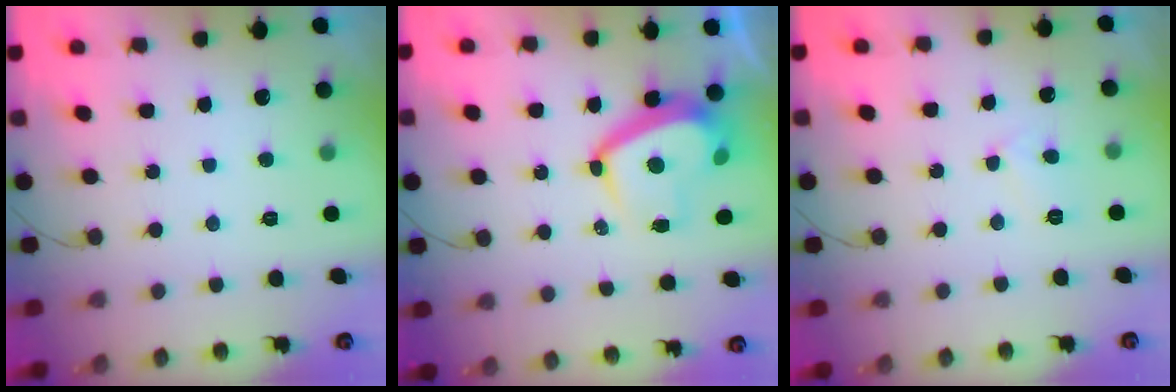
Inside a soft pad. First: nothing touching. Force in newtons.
{"total": 11.1, "press": 11.0, "slide": 1.3}
{"total": 2.8, "press": 2.8, "slide": 0.2}